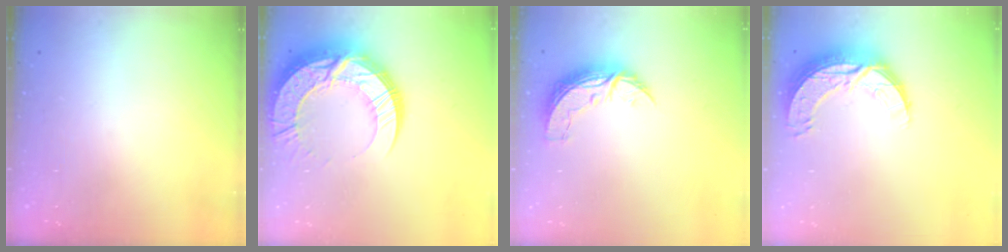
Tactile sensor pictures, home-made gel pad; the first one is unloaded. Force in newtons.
{"total": 22.5, "press": 22.4, "slide": 1.8}
{"total": 7.5, "press": 7.5, "slide": 0.5}
{"total": 10.7, "press": 10.7, "slide": 0.7}